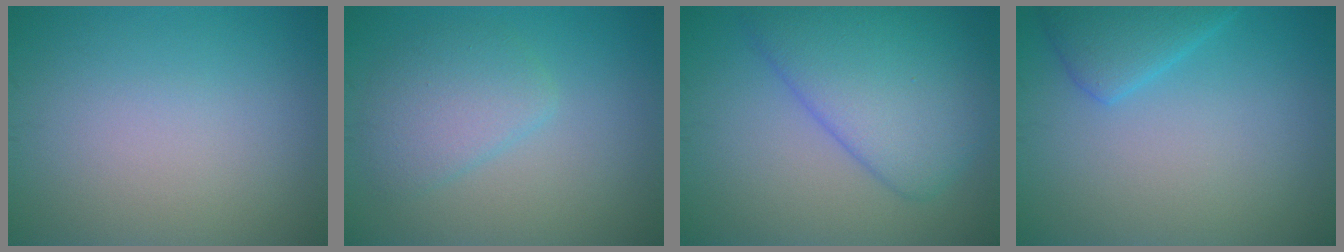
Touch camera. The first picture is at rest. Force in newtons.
{"total": 3.0, "press": 3.0, "slide": 0.3}
{"total": 7.0, "press": 7.0, "slide": 0.5}
{"total": 2.9, "press": 2.9, "slide": 0.2}